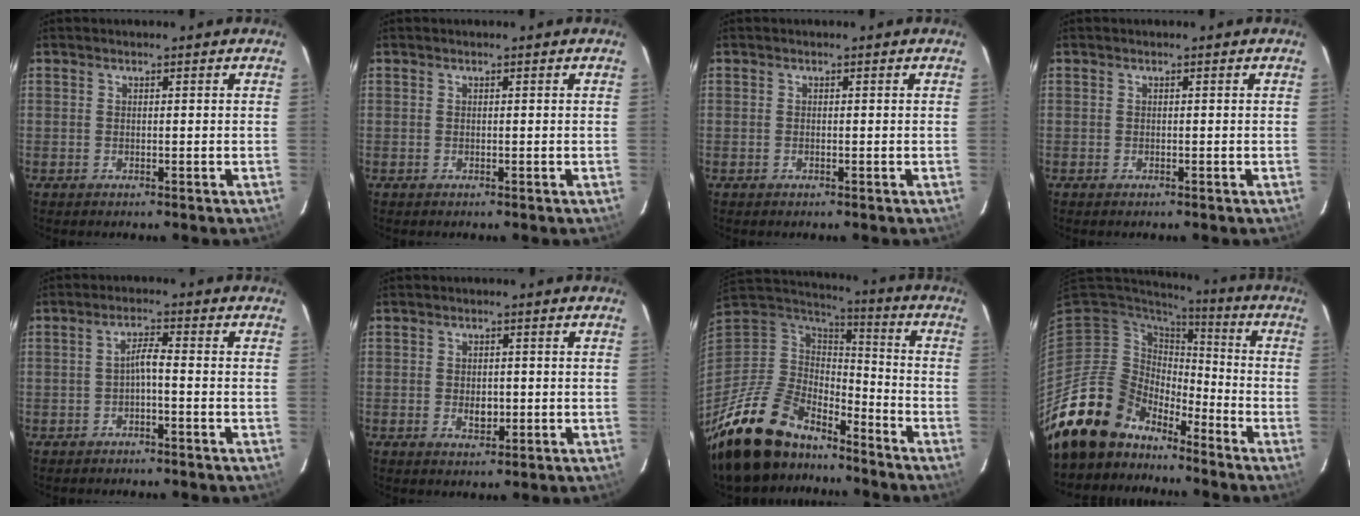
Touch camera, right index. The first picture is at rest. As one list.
[{"total": 0.0}, {"total": 0.0}, {"total": 0.0}, {"total": 2.4, "force": [-1.1, 0.2, 2.1], "torque": [-0.043, 0.008, -0.020]}, {"total": 3.2, "force": [-0.6, 2.2, 2.3], "torque": [-0.039, -0.001, -0.008]}, {"total": 22.8, "force": [-17.2, 10.3, 11.0], "torque": [-0.250, -0.016, -0.299]}, {"total": 14.2, "force": [-12.0, 7.4, 1.7], "torque": [-0.052, 0.027, -0.215]}]